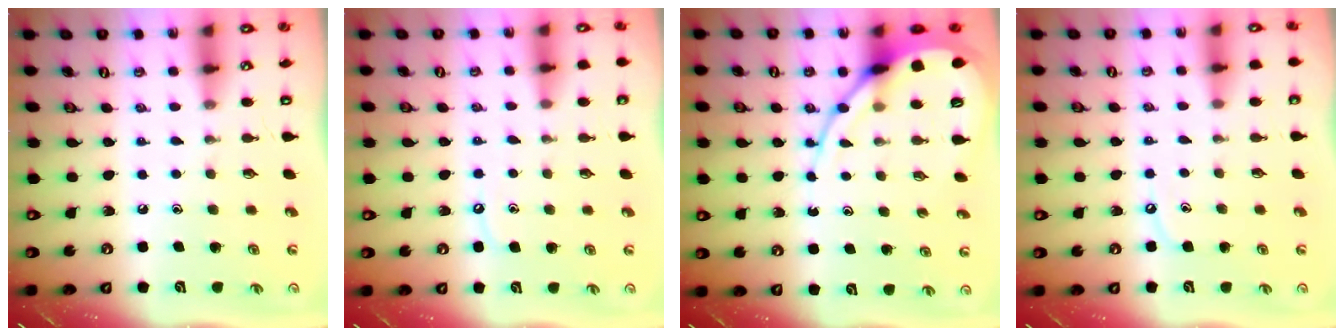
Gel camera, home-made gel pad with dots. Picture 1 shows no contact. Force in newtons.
{"total": 4.6, "press": 4.6, "slide": 0.6}
{"total": 11.2, "press": 11.2, "slide": 1.1}
{"total": 3.8, "press": 3.8, "slide": 0.2}